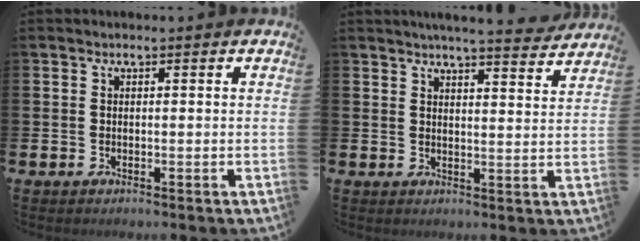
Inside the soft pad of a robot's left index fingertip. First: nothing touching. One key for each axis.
{"total": 5.3, "fx": 5.2, "fy": -0.4, "fz": 1.3, "tx": -0.021, "ty": -0.032, "tz": 0.088}